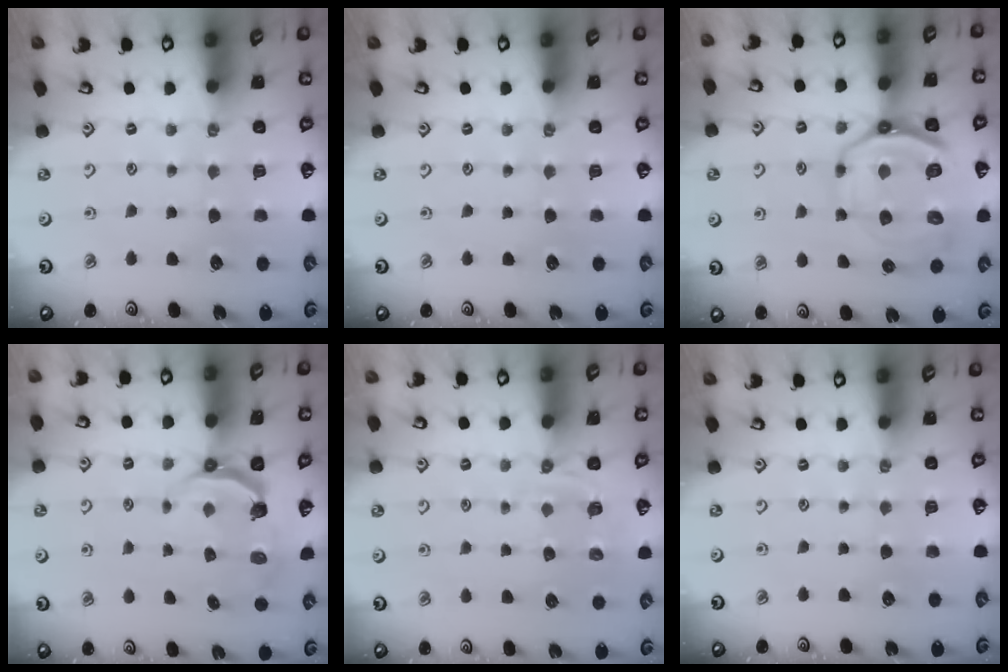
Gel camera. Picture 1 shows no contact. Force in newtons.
{"total": 0.0}
{"total": 14.3, "press": 14.1, "slide": 2.7}
{"total": 4.6, "press": 3.0, "slide": 3.5}
{"total": 2.3, "press": 1.4, "slide": 1.8}
{"total": 0.0}